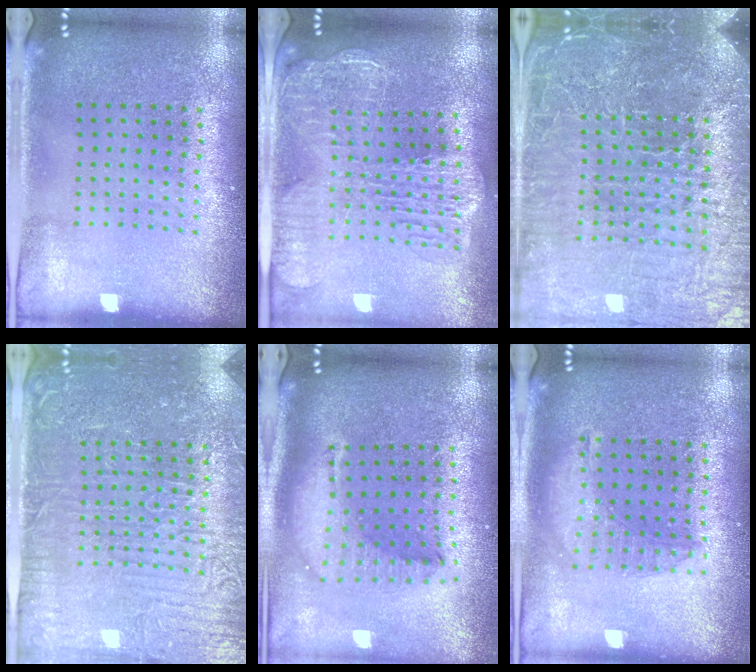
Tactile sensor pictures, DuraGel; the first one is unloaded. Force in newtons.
{"total": 2.9, "press": 2.4, "slide": 1.7}
{"total": 6.3, "press": 5.6, "slide": 2.9}
{"total": 4.8, "press": 4.5, "slide": 1.7}
{"total": 2.1, "press": 1.7, "slide": 1.3}
{"total": 1.4, "press": 1.4, "slide": 0.4}